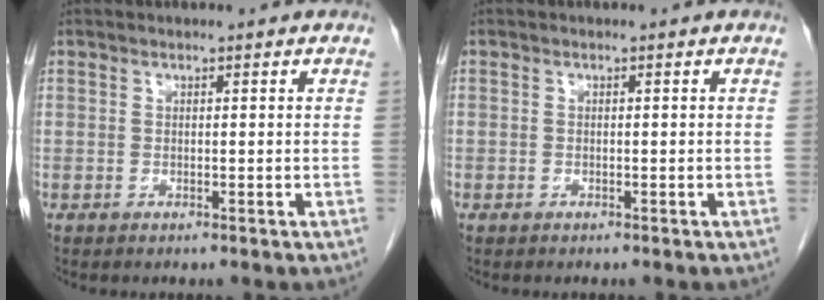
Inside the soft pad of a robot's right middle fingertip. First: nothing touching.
{"total": 0.0}